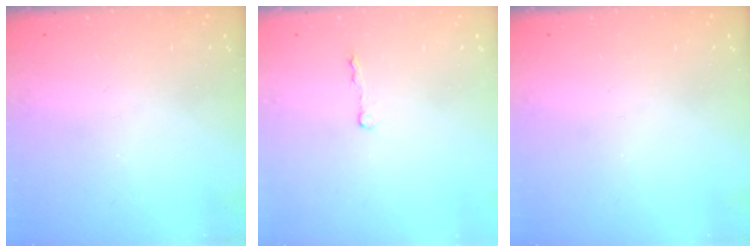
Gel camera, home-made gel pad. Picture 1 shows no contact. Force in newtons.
{"total": 3.3, "press": 3.3, "slide": 0.5}
{"total": 0.0}